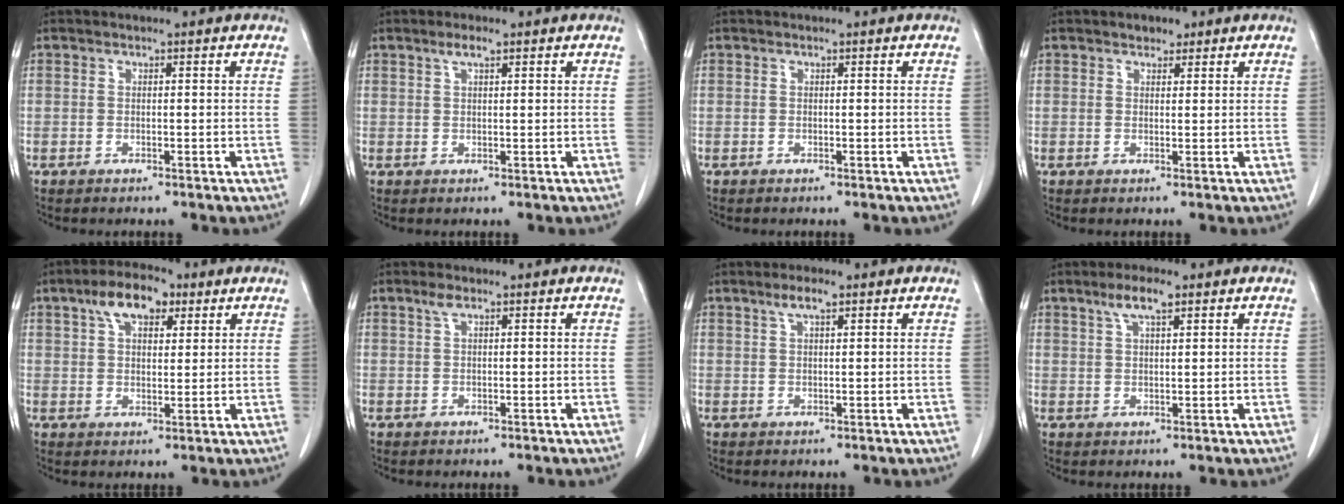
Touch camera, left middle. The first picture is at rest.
{"total": 1.8, "force": [1.2, 0.3, 1.4], "torque": [-0.031, 0.005, 0.024]}
{"total": 0.0}
{"total": 1.7, "force": [1.3, 1.0, 0.6], "torque": [-0.012, 0.001, 0.017]}
{"total": 7.7, "force": [4.2, 3.6, 5.4], "torque": [-0.097, 0.022, 0.071]}
{"total": 1.3, "force": [0.8, 0.3, 1.0], "torque": [-0.024, 0.007, 0.017]}
{"total": 2.7, "force": [1.7, 0.5, 2.0], "torque": [-0.044, 0.006, 0.032]}
{"total": 4.2, "force": [2.7, 0.9, 3.2], "torque": [-0.067, 0.006, 0.050]}